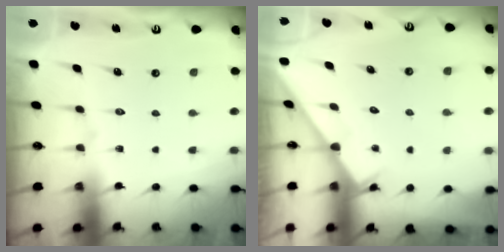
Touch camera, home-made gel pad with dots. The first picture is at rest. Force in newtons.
{"total": 2.2, "press": 2.2, "slide": 0.2}